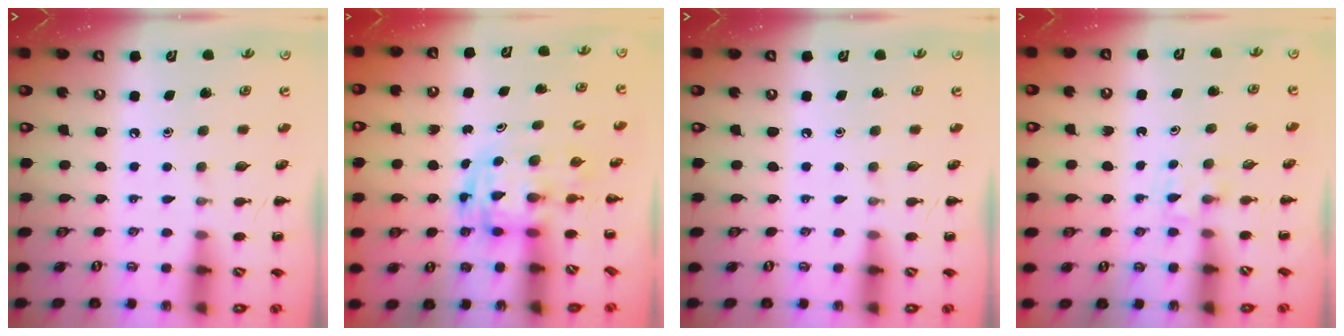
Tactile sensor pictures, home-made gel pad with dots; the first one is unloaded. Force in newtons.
{"total": 2.8, "press": 2.7, "slide": 0.6}
{"total": 0.0}
{"total": 2.2, "press": 2.0, "slide": 0.9}